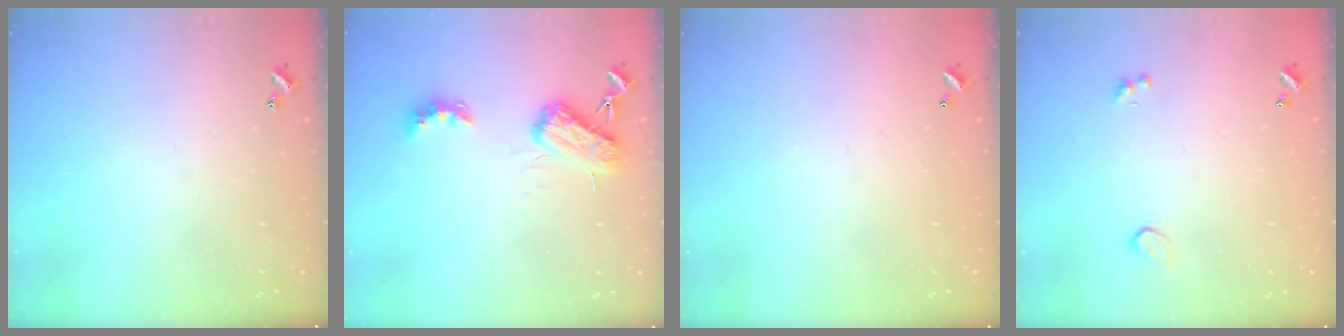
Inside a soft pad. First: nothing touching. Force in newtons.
{"total": 6.3, "press": 6.3, "slide": 0.9}
{"total": 2.9, "press": 2.9, "slide": 0.1}
{"total": 0.8, "press": 0.6, "slide": 0.4}